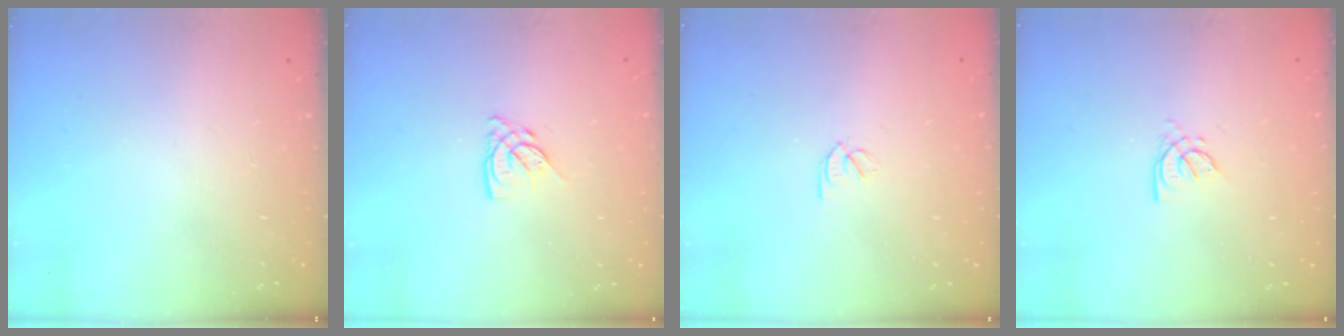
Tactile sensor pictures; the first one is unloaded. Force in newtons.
{"total": 5.6, "press": 5.6, "slide": 0.5}
{"total": 1.8, "press": 1.7, "slide": 0.5}
{"total": 2.1, "press": 2.0, "slide": 0.6}